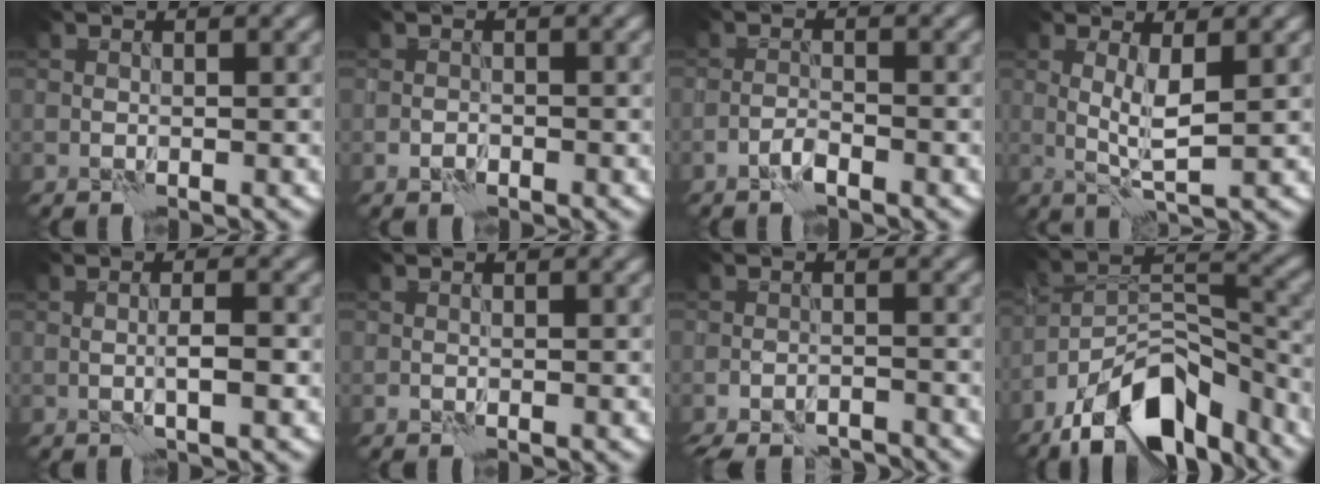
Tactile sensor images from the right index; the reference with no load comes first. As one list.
[{"total": 1.2, "force": [-0.8, 0.6, 0.6], "torque": [-0.011, 0.002, -0.016]}, {"total": 1.6, "force": [-1.2, 0.3, 0.9], "torque": [-0.019, 0.005, -0.028]}, {"total": 2.7, "force": [0.4, 0.4, 2.6], "torque": [-0.052, -0.003, 0.010]}, {"total": 1.6, "force": [-0.4, 0.2, 1.6], "torque": [-0.028, 0.004, -0.008]}, {"total": 0.0}, {"total": 5.7, "force": [-5.2, 1.4, 1.9], "torque": [-0.030, -0.005, -0.075]}, {"total": 13.5, "force": [-9.9, 5.5, 7.3], "torque": [-0.122, 0.011, -0.165]}]